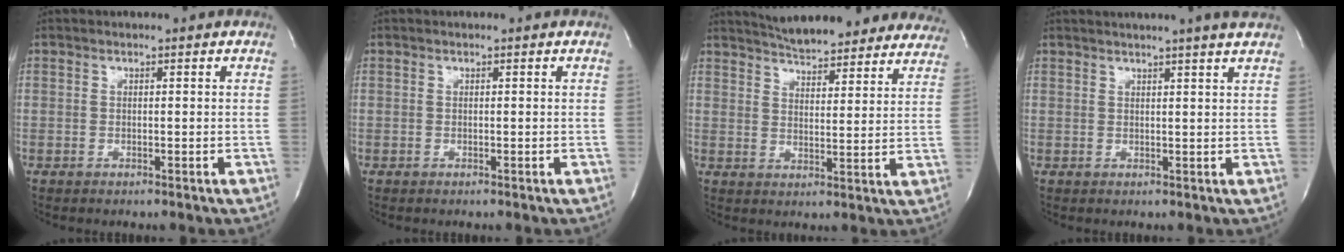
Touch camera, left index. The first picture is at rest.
{"total": 0.0}
{"total": 20.3, "force": [18.5, 4.9, 6.7], "torque": [-0.095, -0.007, 0.230]}
{"total": 6.8, "force": [5.9, -1.1, 3.2], "torque": [-0.044, 0.012, 0.059]}